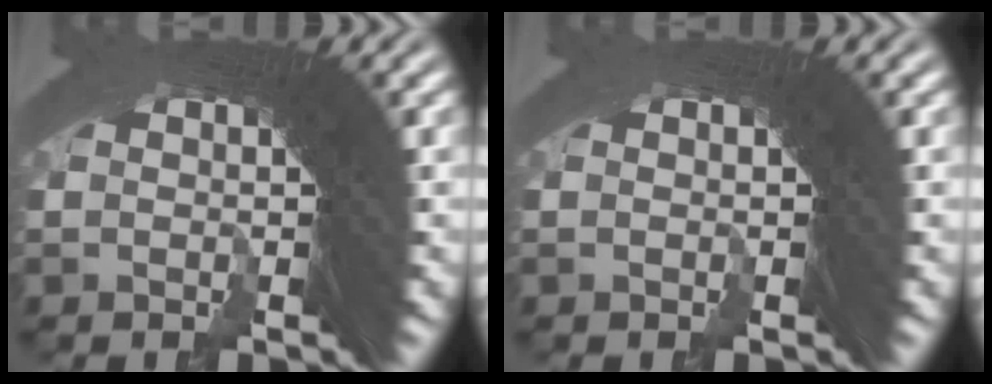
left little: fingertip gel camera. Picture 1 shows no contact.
{"total": 0.0}